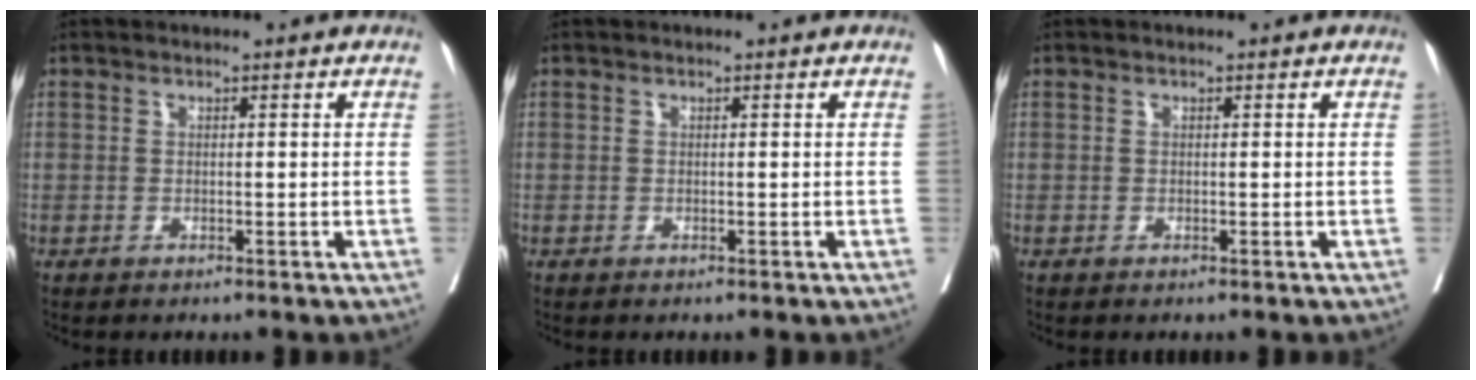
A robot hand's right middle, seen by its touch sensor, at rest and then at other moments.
{"total": 0.0}
{"total": 0.0}